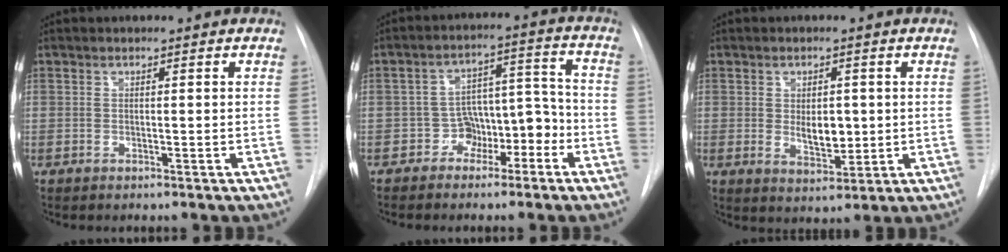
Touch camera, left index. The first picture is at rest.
{"total": 7.0, "force": [-4.3, 4.5, 3.1], "torque": [-0.030, 0.035, -0.066]}
{"total": 4.5, "force": [-0.5, 2.5, 3.8], "torque": [-0.056, -0.014, 0.003]}